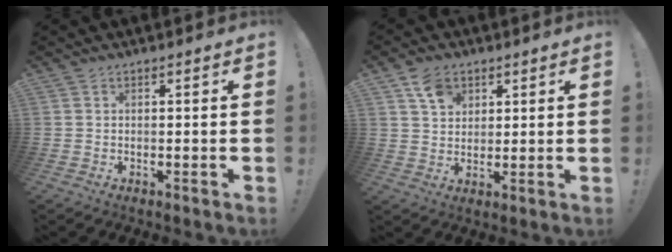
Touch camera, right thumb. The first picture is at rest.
{"total": 7.0, "force": [3.9, 5.1, 2.6], "torque": [-0.044, -0.011, 0.074]}